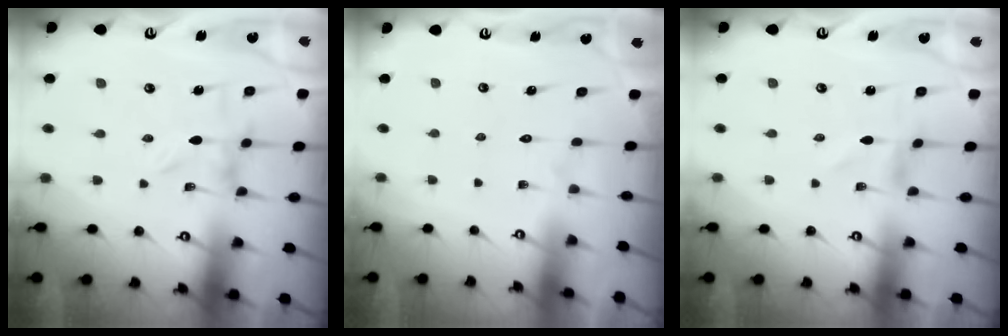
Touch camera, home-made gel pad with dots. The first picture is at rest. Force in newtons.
{"total": 1.6, "press": 1.6, "slide": 0.1}
{"total": 0.8, "press": 0.8, "slide": 0.1}